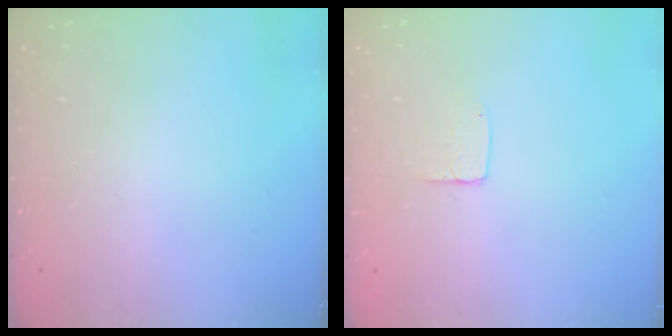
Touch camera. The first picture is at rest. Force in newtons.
{"total": 3.6, "press": 3.6, "slide": 0.3}